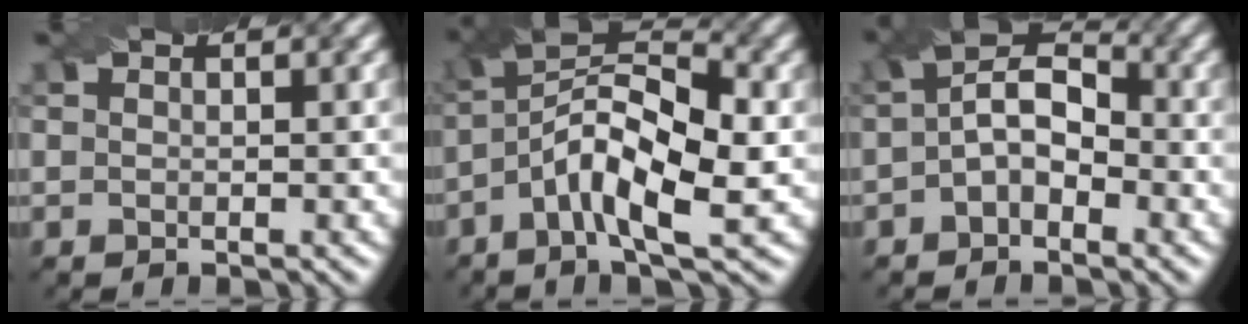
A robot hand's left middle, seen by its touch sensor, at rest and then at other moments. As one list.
[{"total": 8.4, "force": [-1.9, 2.9, 7.7], "torque": [-0.140, 0.021, -0.045]}, {"total": 4.5, "force": [-0.4, 2.8, 3.5], "torque": [-0.057, 0.013, -0.016]}]